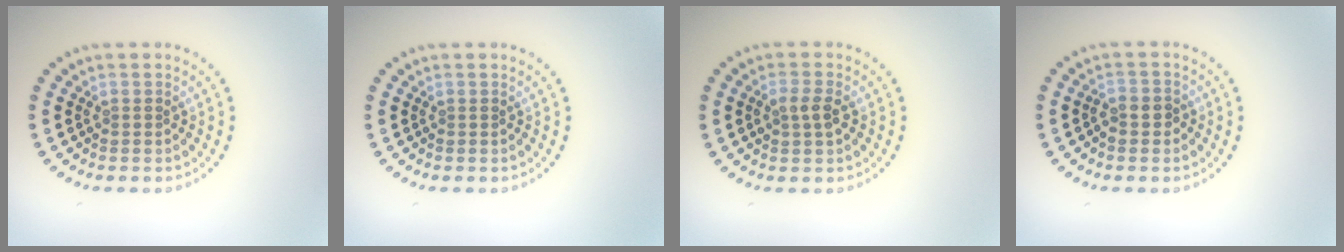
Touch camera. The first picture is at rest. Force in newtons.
{"total": 0.0}
{"total": 1.8, "press": 1.7, "slide": 0.2}
{"total": 1.8, "press": 1.7, "slide": 0.7}